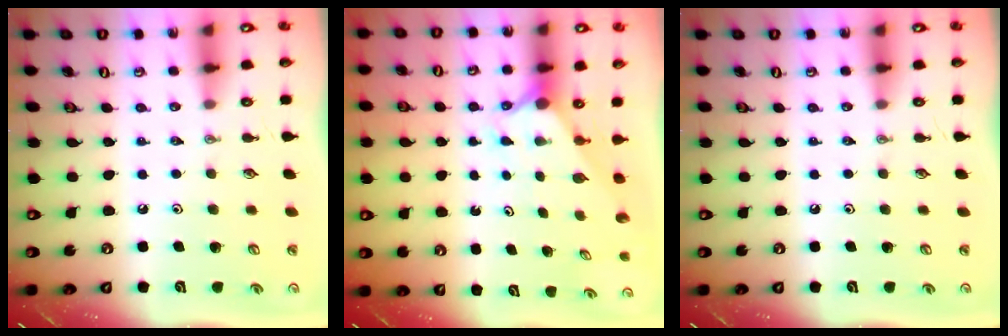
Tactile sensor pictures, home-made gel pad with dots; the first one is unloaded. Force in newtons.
{"total": 3.4, "press": 3.4, "slide": 0.1}
{"total": 0.0}